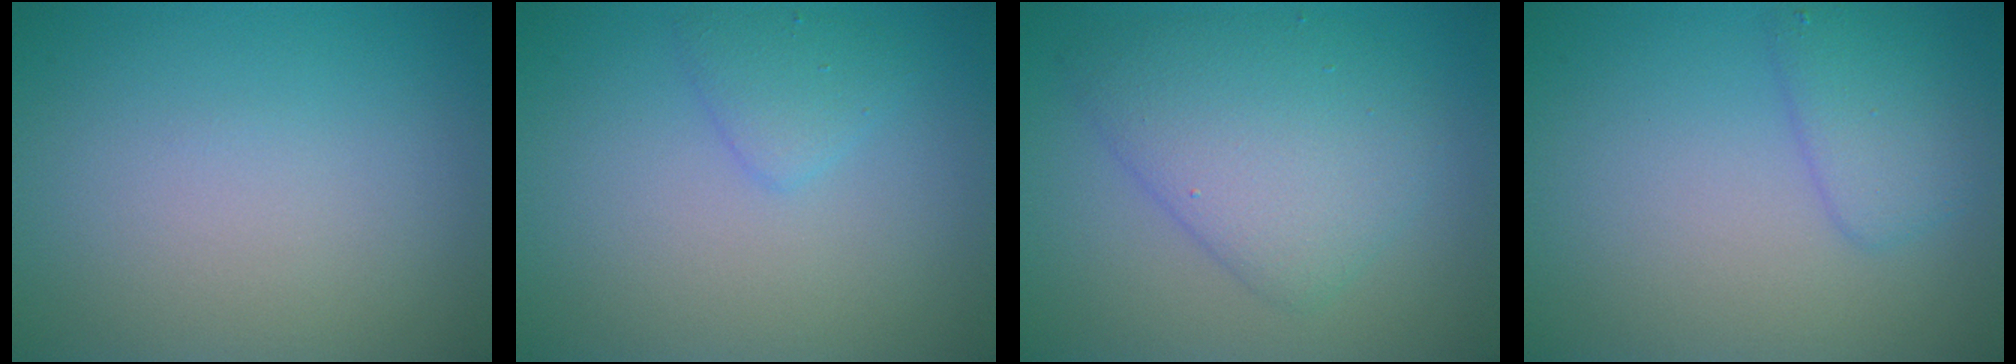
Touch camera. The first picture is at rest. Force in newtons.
{"total": 1.7, "press": 1.6, "slide": 0.1}
{"total": 5.3, "press": 5.3, "slide": 0.3}
{"total": 2.6, "press": 2.5, "slide": 0.2}